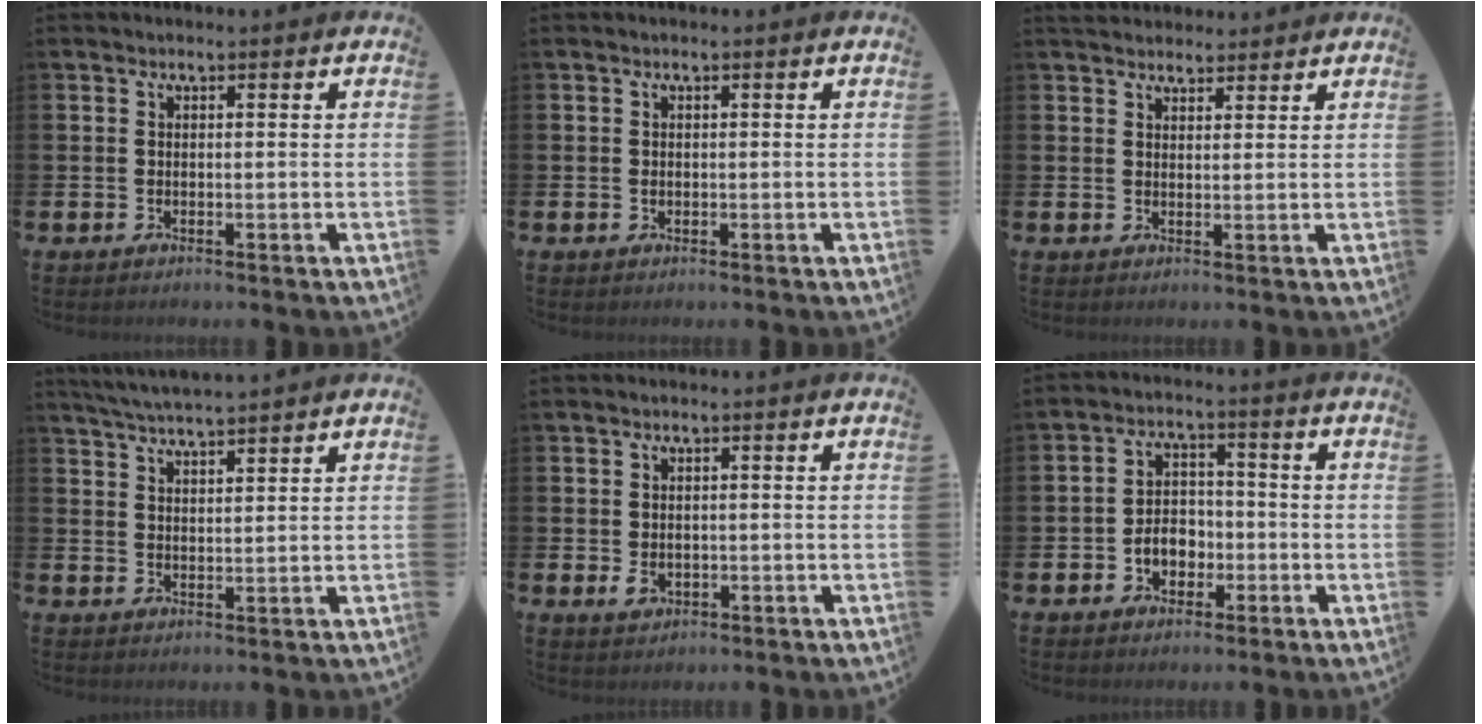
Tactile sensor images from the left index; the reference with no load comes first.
{"total": 0.5, "force": [0.0, 0.5, 0.2], "torque": [0.002, 0.001, -0.002]}
{"total": 3.2, "force": [3.1, 1.0, 0.0], "torque": [0.009, -0.016, 0.053]}
{"total": 4.0, "force": [3.9, -0.3, 0.6], "torque": [-0.031, -0.014, 0.072]}
{"total": 2.0, "force": [-0.3, 1.4, 1.5], "torque": [-0.021, 0.000, -0.007]}
{"total": 4.4, "force": [-1.6, 3.3, 2.5], "torque": [-0.027, -0.001, -0.039]}